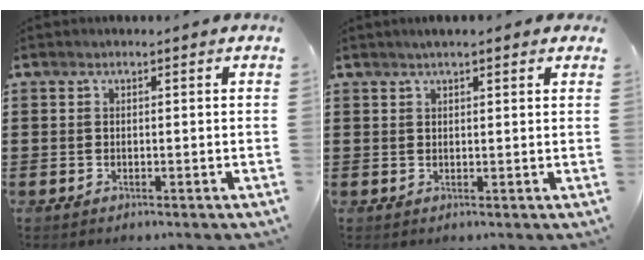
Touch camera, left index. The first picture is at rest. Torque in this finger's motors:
{"motor_torque": [0.77, -0.35, 0.24, 0.06]}